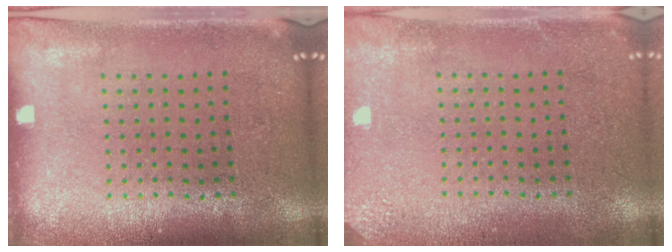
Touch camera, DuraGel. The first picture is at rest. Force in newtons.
{"total": 2.4, "press": 2.4, "slide": 0.3}